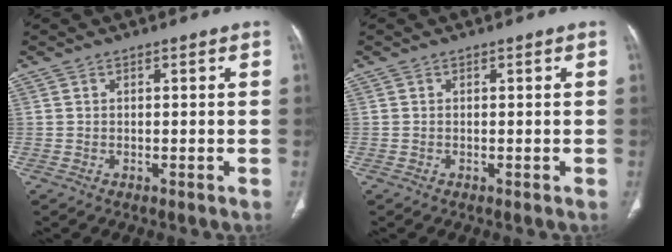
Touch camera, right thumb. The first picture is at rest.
{"total": 0.0}